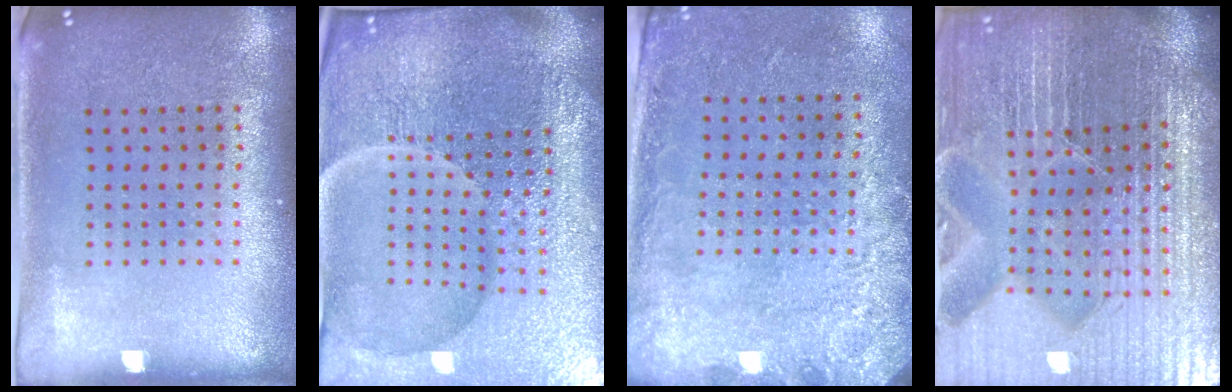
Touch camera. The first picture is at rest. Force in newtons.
{"total": 7.2, "press": 6.3, "slide": 3.5}
{"total": 2.7, "press": 1.9, "slide": 1.9}
{"total": 7.0, "press": 6.1, "slide": 3.4}